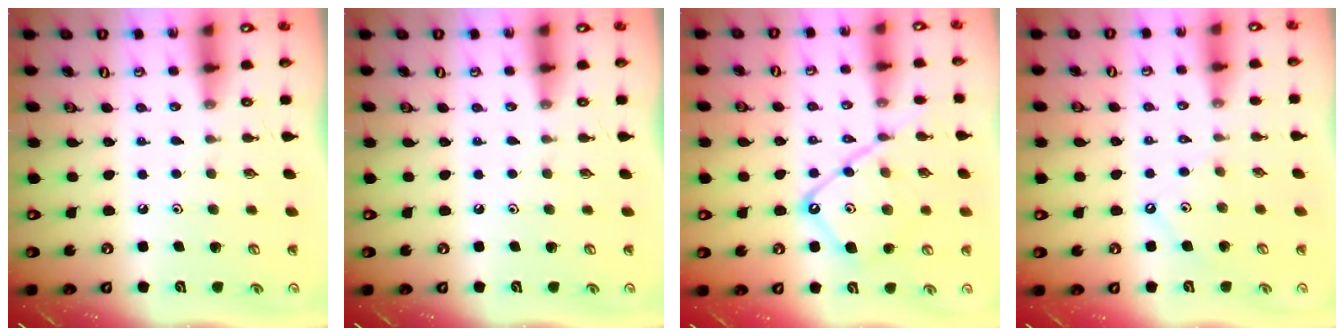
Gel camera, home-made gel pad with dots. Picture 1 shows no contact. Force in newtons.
{"total": 0.0}
{"total": 14.6, "press": 14.5, "slide": 1.5}
{"total": 1.5, "press": 1.4, "slide": 0.2}